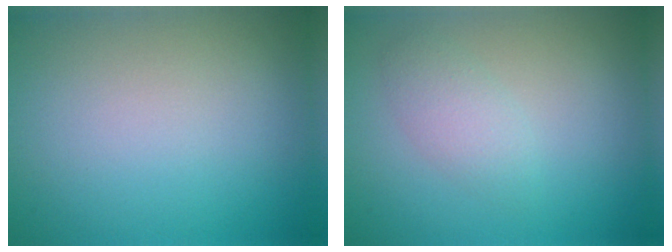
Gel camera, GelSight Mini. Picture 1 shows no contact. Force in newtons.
{"total": 1.9, "press": 1.9, "slide": 0.1}